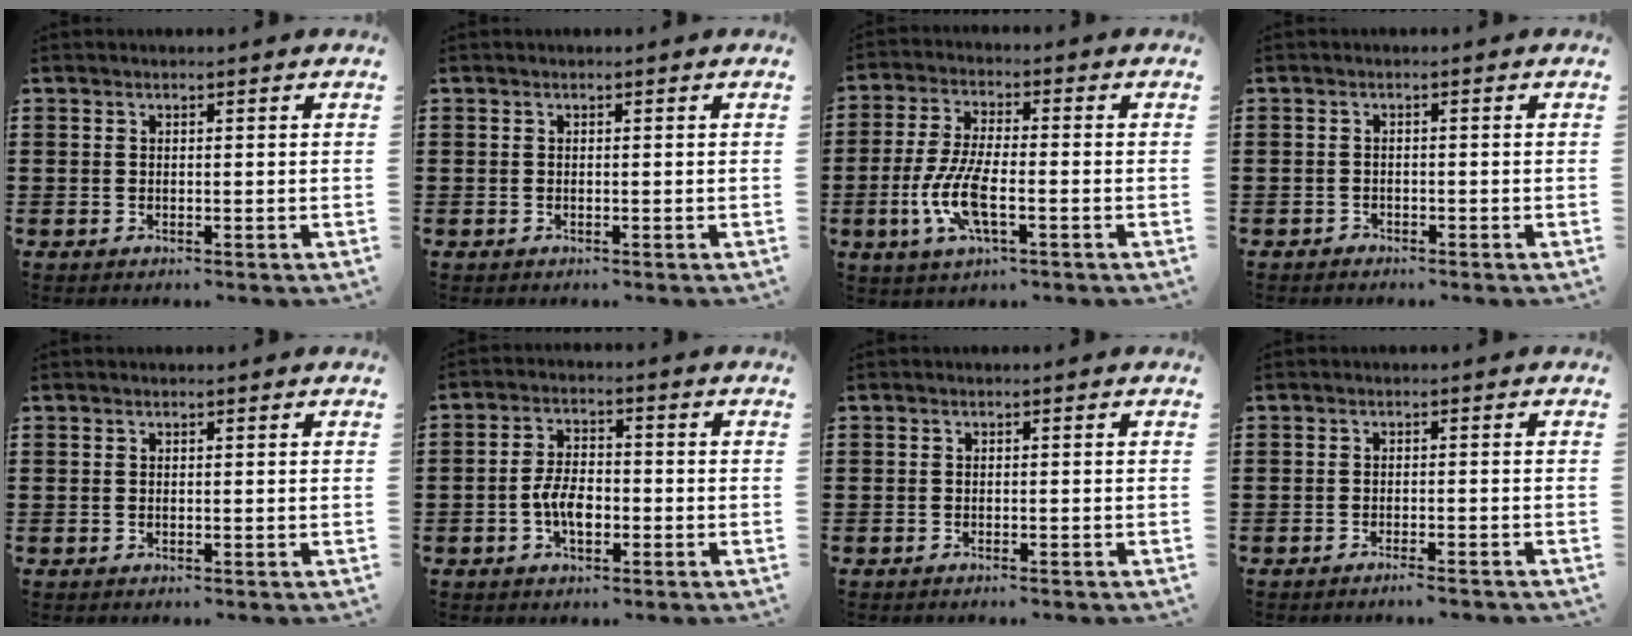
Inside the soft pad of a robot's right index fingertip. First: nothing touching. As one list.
[{"total": 0.0}, {"total": 8.3, "force": [-2.7, 2.6, 7.4], "torque": [-0.169, -0.015, -0.055]}, {"total": 1.0, "force": [-0.9, 0.3, -0.1], "torque": [0.000, 0.004, -0.021]}, {"total": 0.0}, {"total": 5.2, "force": [-1.7, 2.7, 4.1], "torque": [-0.090, 0.002, -0.035]}, {"total": 0.7, "force": [-0.7, 0.0, 0.1], "torque": [-0.004, -0.001, -0.014]}, {"total": 1.6, "force": [-1.5, 0.0, 0.7], "torque": [-0.013, 0.000, -0.027]}]